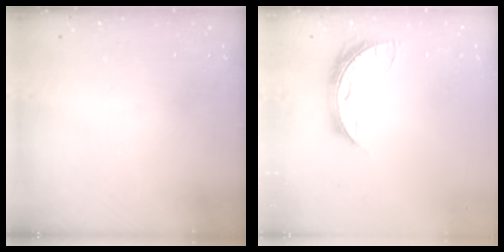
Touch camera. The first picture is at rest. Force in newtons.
{"total": 8.1, "press": 8.0, "slide": 0.6}